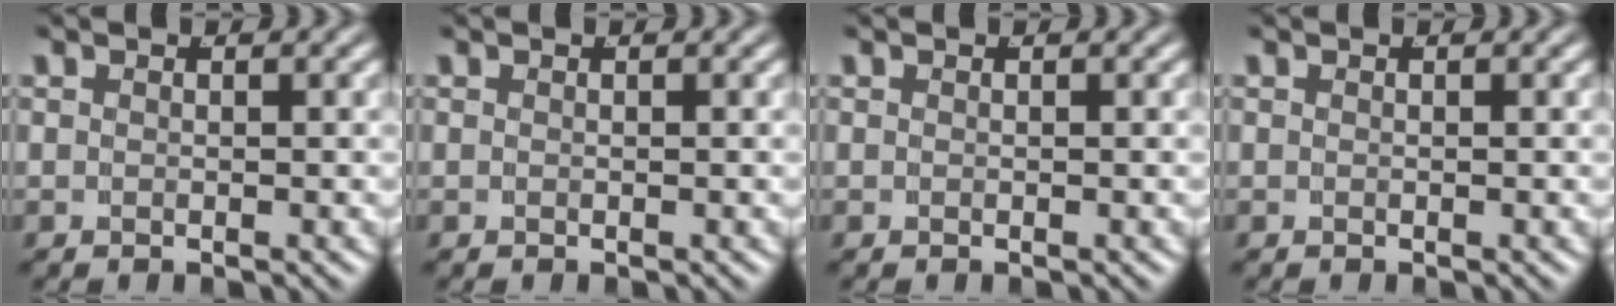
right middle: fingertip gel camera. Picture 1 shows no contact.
{"total": 0.0}
{"total": 0.0}
{"total": 0.0}